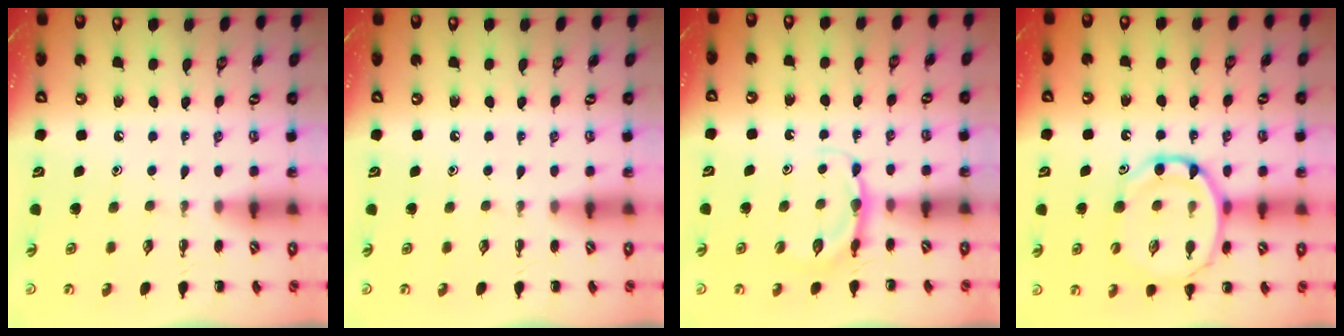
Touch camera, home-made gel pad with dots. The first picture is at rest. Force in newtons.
{"total": 0.0}
{"total": 5.2, "press": 5.2, "slide": 0.9}
{"total": 13.7, "press": 13.3, "slide": 3.2}